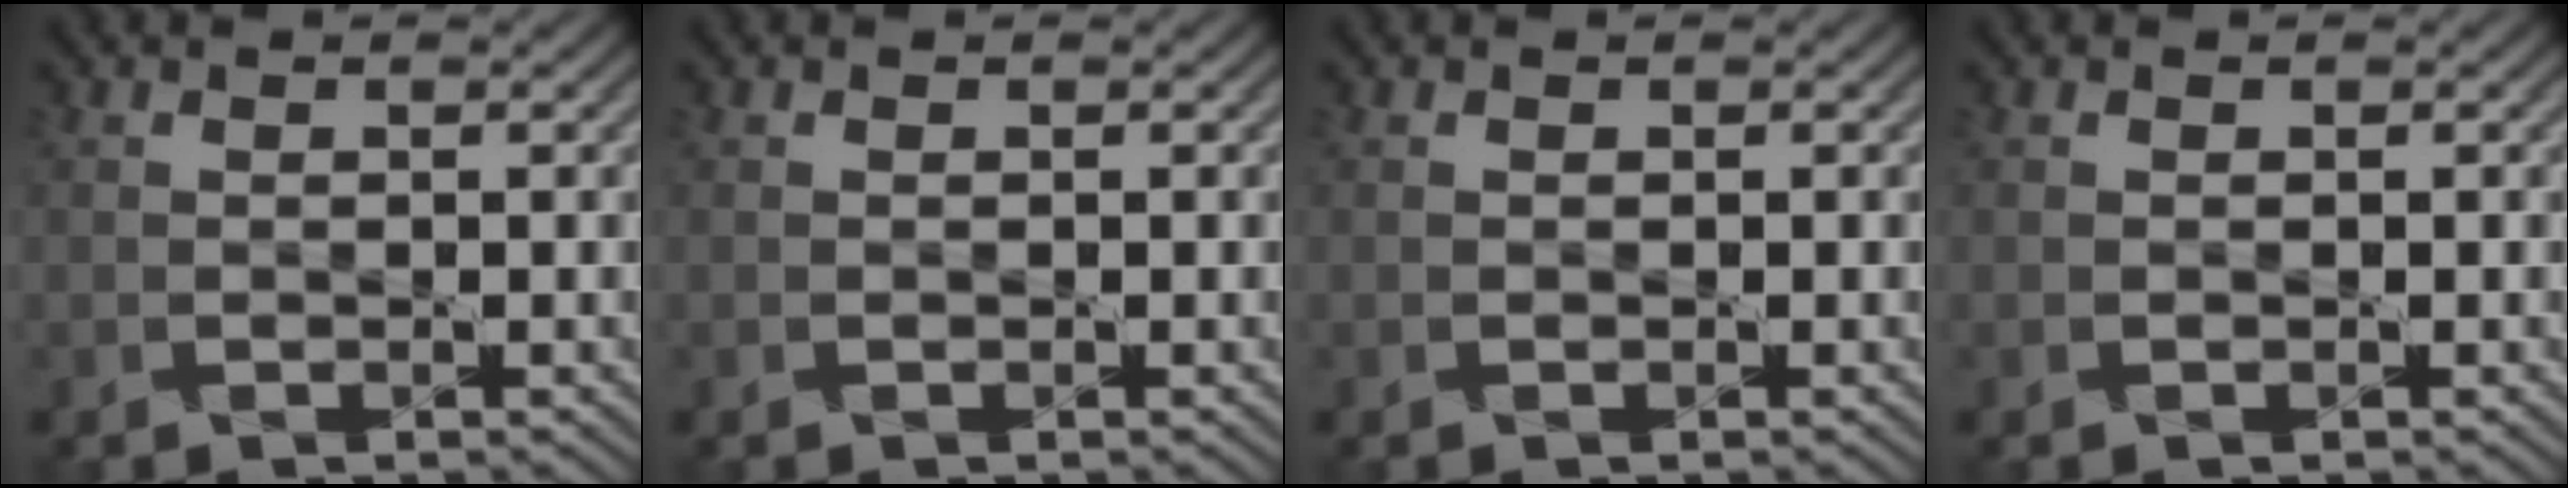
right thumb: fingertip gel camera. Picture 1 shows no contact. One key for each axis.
{"total": 0.0}
{"total": 0.0}
{"total": 0.0}